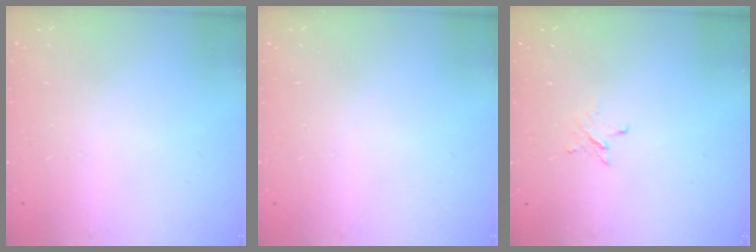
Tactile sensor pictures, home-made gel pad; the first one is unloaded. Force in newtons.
{"total": 0.0}
{"total": 2.4, "press": 2.4, "slide": 0.2}